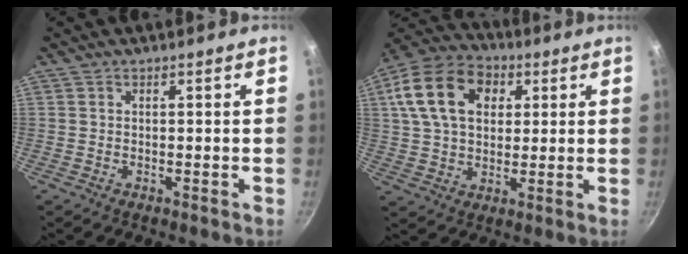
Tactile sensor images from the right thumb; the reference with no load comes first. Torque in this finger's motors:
{"motor_torque": [-1.17, 2.20, 1.36, 0.24, 0.52]}